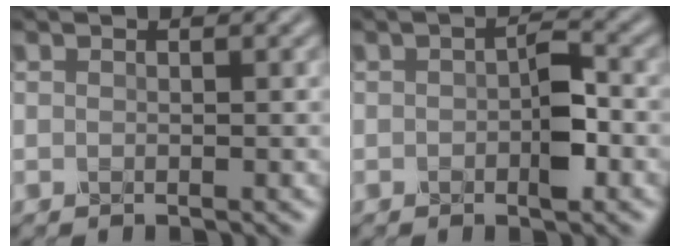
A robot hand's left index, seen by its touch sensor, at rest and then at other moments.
{"total": 3.1, "force": [-0.6, 1.3, 2.8], "torque": [-0.042, 0.003, -0.012]}